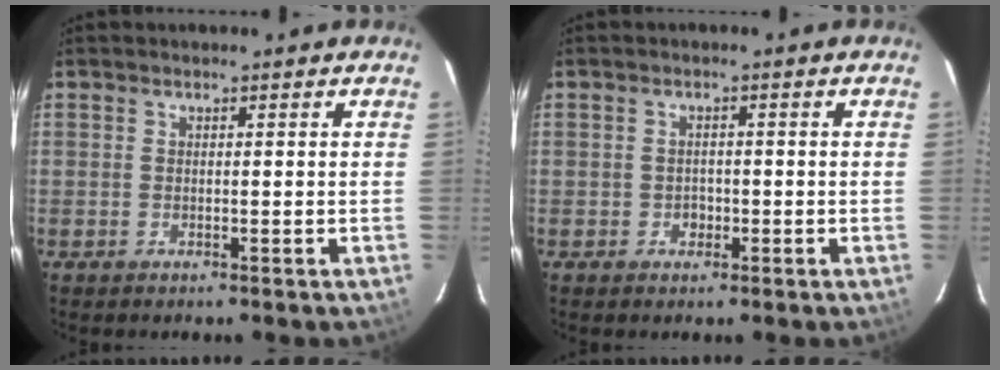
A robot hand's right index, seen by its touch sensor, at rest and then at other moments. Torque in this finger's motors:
{"motor_torque": [0.01, 0.06, 0.03, 0.00]}